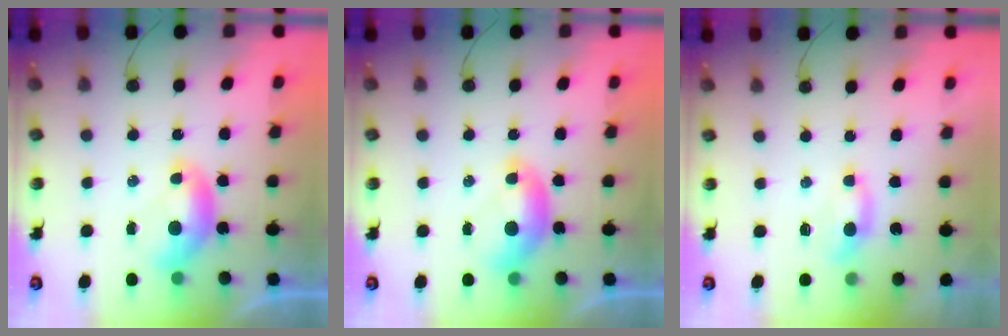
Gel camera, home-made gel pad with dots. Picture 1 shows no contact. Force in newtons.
{"total": 1.2, "press": 1.1, "slide": 0.6}
{"total": 0.0}